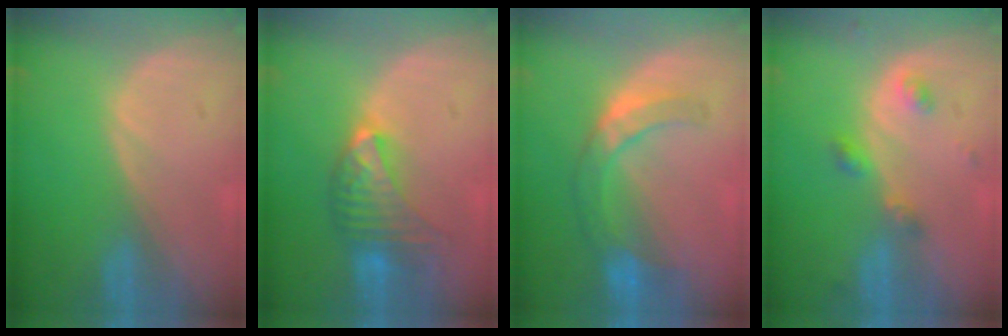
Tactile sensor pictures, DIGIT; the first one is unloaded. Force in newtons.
{"total": 7.0, "press": 6.8, "slide": 1.4}
{"total": 7.5, "press": 6.7, "slide": 3.5}
{"total": 3.4, "press": 3.4, "slide": 0.5}